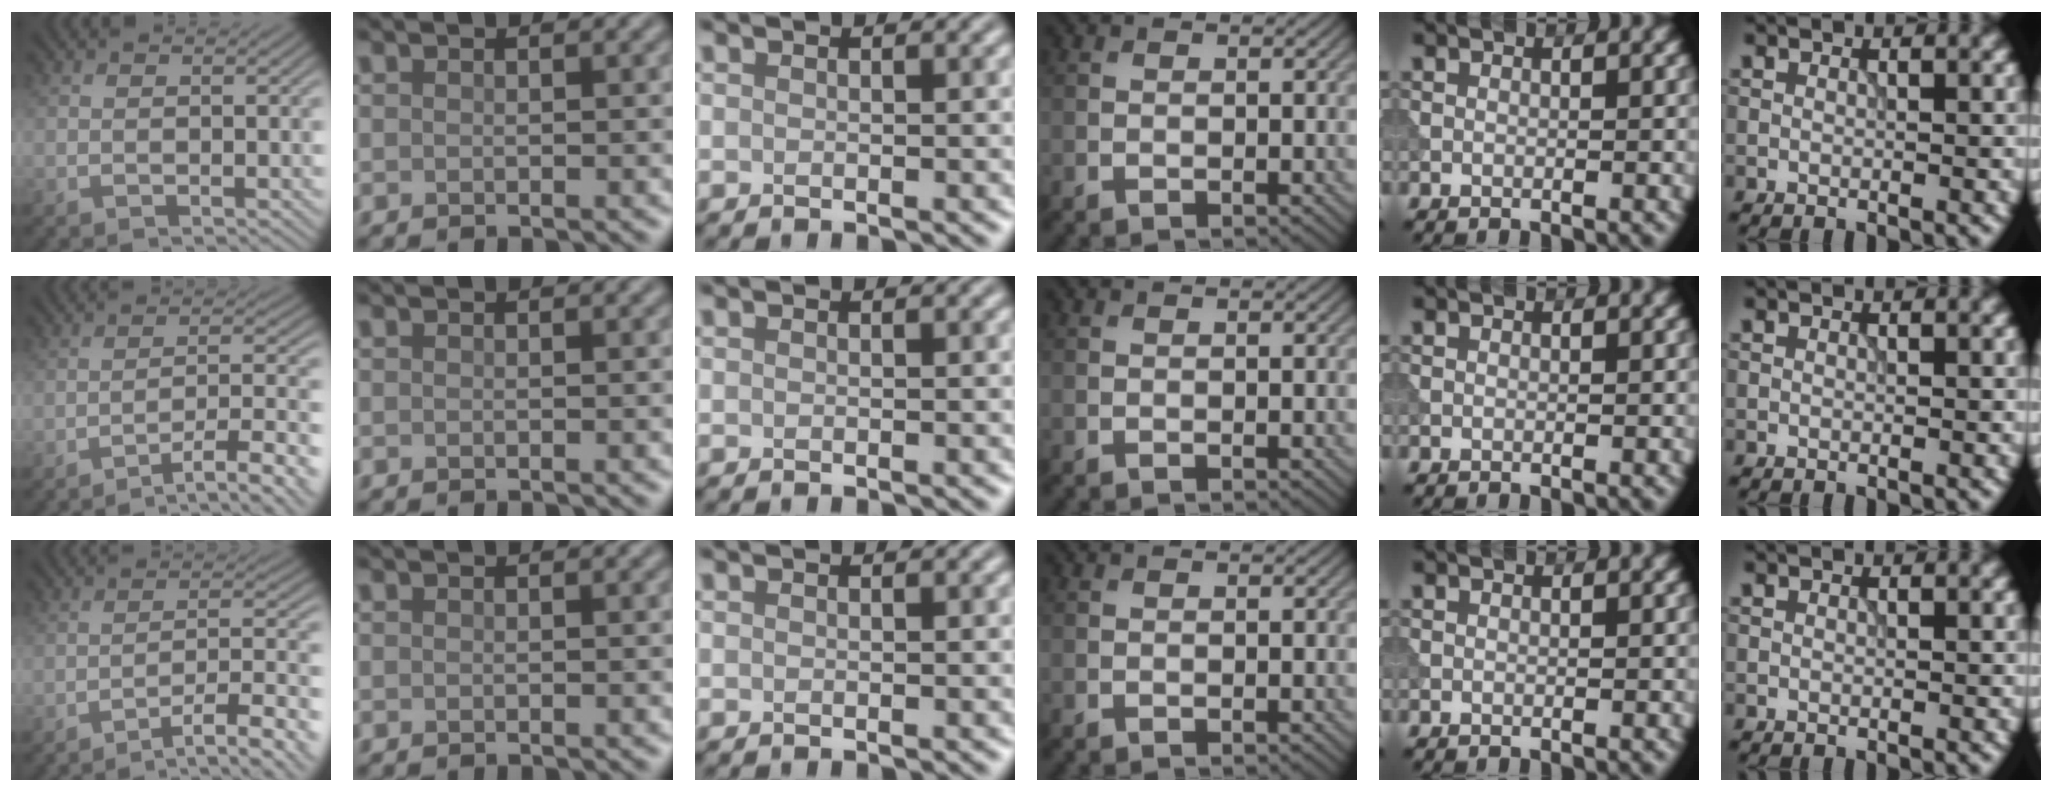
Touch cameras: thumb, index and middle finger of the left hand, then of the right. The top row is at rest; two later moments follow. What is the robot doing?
{"motion": "extract", "object": "tissue"}